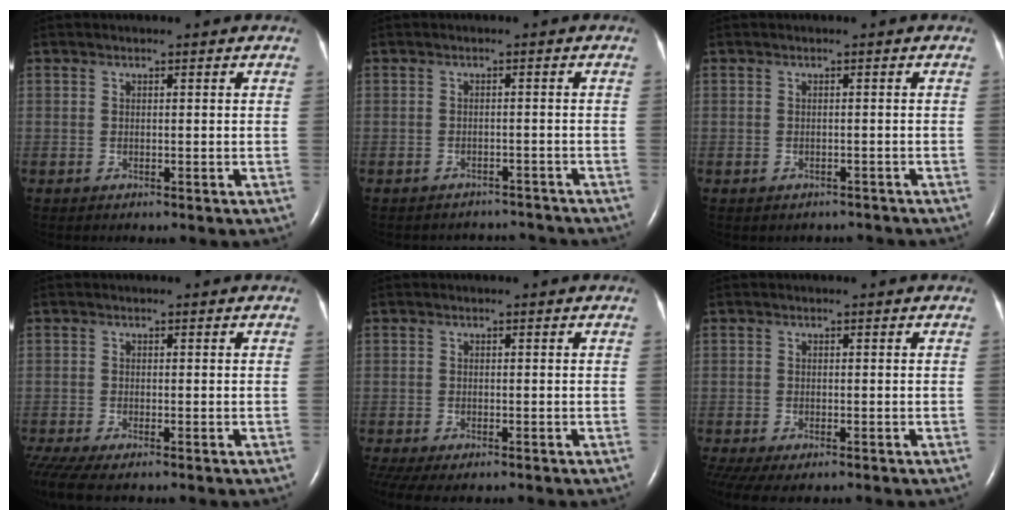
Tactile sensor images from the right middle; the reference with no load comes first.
{"total": 5.6, "force": [-5.4, 1.6, -0.2], "torque": [0.003, 0.007, -0.060]}
{"total": 2.3, "force": [-2.0, 1.1, 0.1], "torque": [-0.003, 0.005, -0.025]}
{"total": 4.9, "force": [-3.6, 1.1, 3.2], "torque": [-0.071, -0.009, -0.069]}
{"total": 7.2, "force": [-4.9, 2.9, 4.3], "torque": [-0.094, -0.010, -0.077]}
{"total": 7.1, "force": [-4.6, 3.0, 4.4], "torque": [-0.095, -0.014, -0.071]}